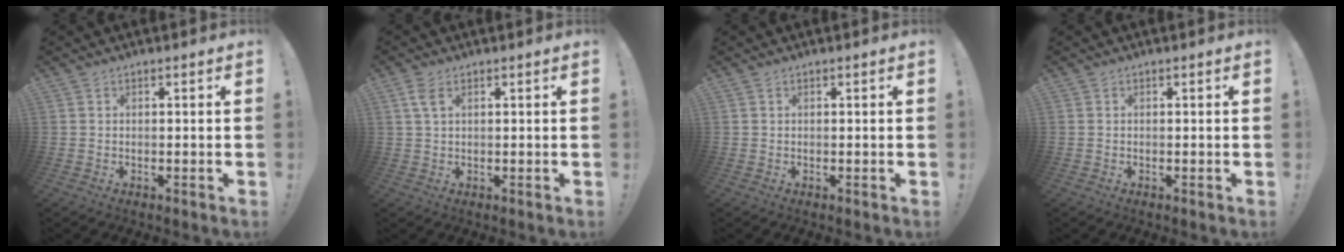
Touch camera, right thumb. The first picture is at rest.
{"total": 3.6, "force": [1.5, 1.6, 2.8], "torque": [-0.053, 0.001, 0.027]}
{"total": 0.0}
{"total": 0.0}